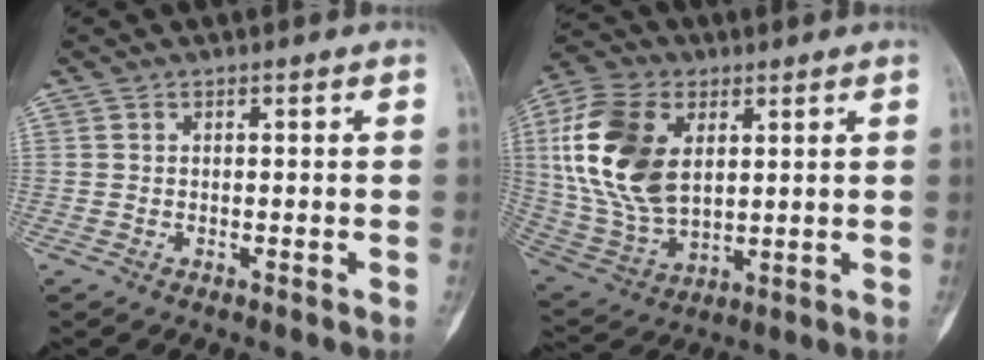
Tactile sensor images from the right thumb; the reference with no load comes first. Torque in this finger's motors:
{"motor_torque": [-0.06, 3.12, 0.87, -0.37, 0.38]}